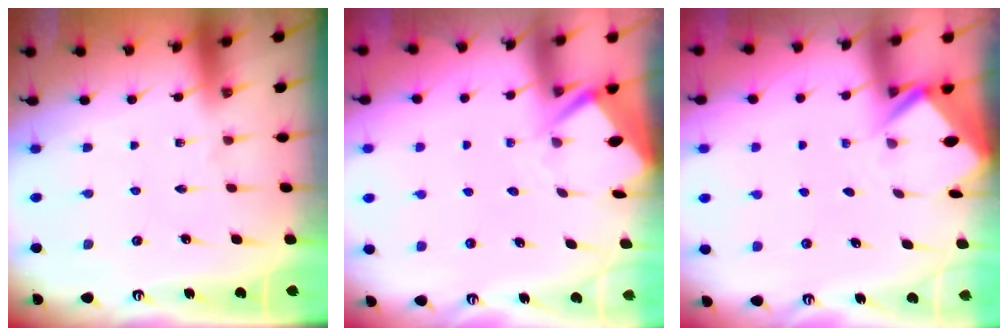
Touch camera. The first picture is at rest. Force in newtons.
{"total": 3.4, "press": 3.4, "slide": 0.3}
{"total": 2.4, "press": 2.4, "slide": 0.1}